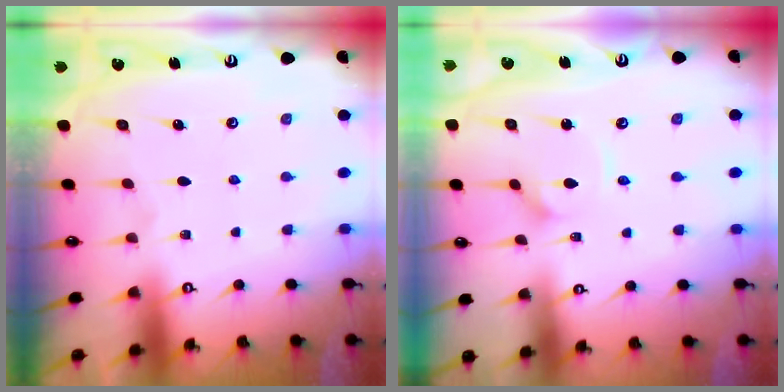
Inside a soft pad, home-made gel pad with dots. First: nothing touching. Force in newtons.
{"total": 2.6, "press": 2.5, "slide": 0.3}